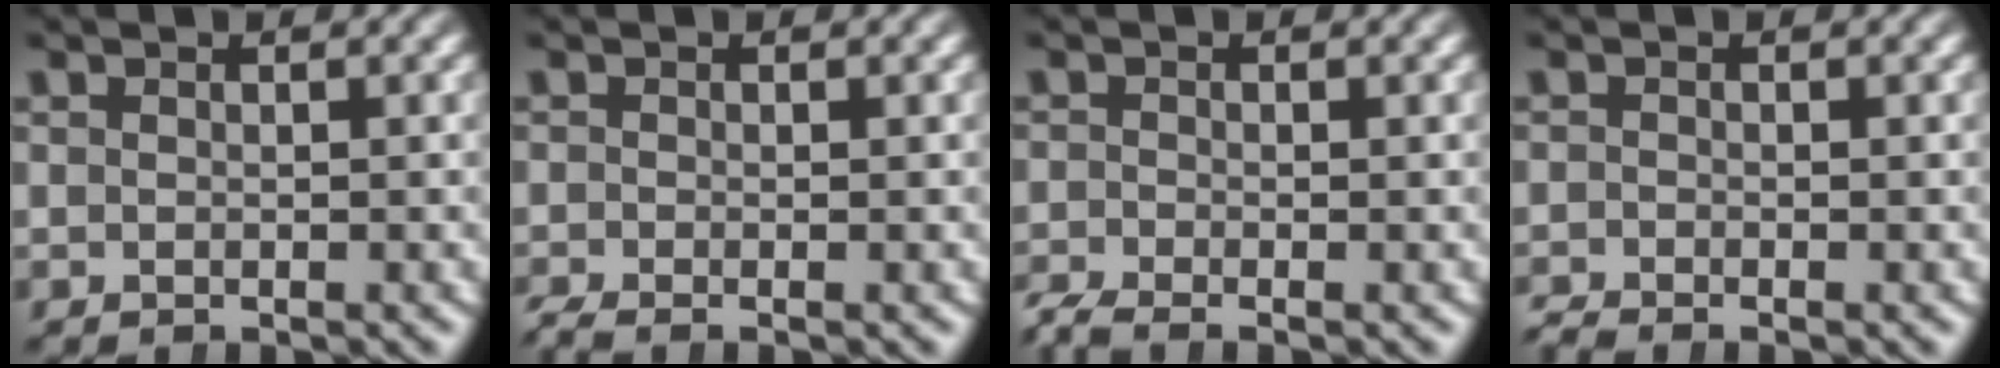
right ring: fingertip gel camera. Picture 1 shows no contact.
{"total": 1.8, "force": [-1.4, 0.9, 0.7], "torque": [-0.012, -0.005, -0.023]}
{"total": 2.5, "force": [-2.1, 1.1, 0.9], "torque": [-0.013, -0.007, -0.035]}
{"total": 1.5, "force": [-1.5, 0.5, 0.2], "torque": [0.002, -0.006, -0.025]}